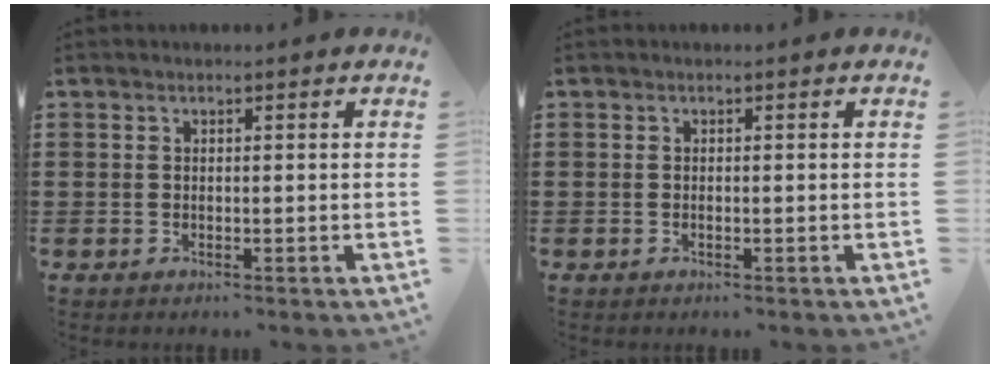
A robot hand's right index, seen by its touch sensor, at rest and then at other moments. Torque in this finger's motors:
{"motor_torque": [0.53, 0.50, 0.06, 0.00]}